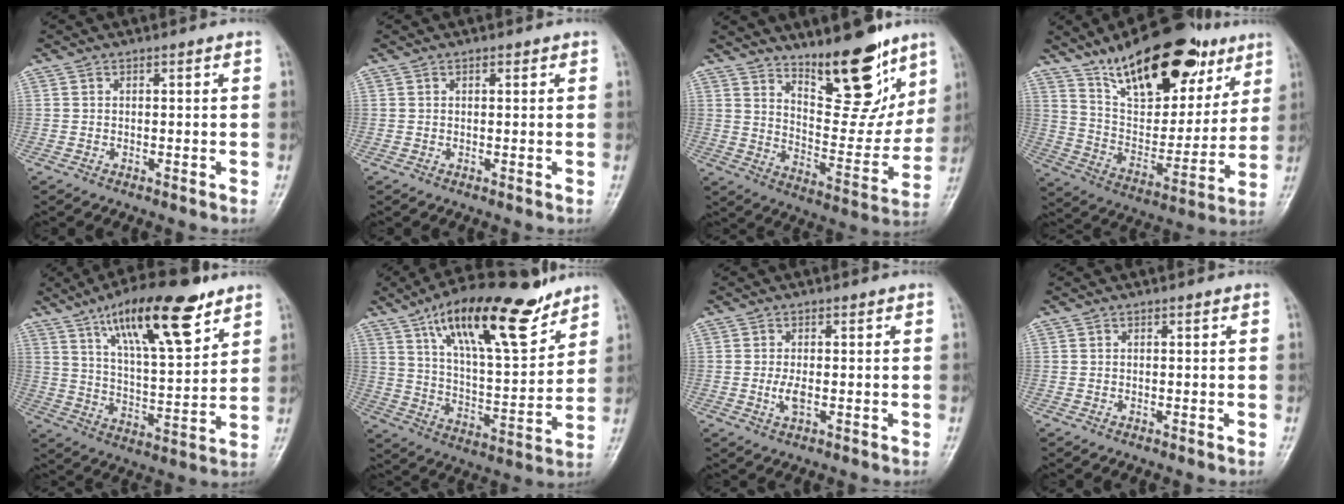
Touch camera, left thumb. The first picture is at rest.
{"total": 0.8, "force": [0.5, 0.5, 0.5], "torque": [-0.004, -0.001, 0.004]}
{"total": 18.1, "force": [12.1, 6.6, 11.8], "torque": [-0.117, -0.087, 0.198]}
{"total": 26.3, "force": [16.2, 12.0, 16.9], "torque": [-0.218, -0.050, 0.265]}
{"total": 19.1, "force": [11.0, 6.0, 14.3], "torque": [-0.205, -0.046, 0.187]}
{"total": 21.1, "force": [13.6, 6.8, 14.6], "torque": [-0.210, -0.061, 0.232]}
{"total": 2.7, "force": [-0.4, 1.2, 2.4], "torque": [-0.055, -0.005, -0.008]}
{"total": 0.0}